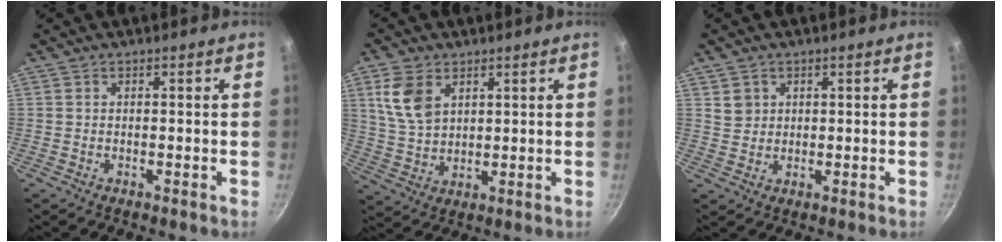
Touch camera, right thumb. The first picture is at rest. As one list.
[{"total": 8.9, "force": [3.8, 5.7, 5.6], "torque": [-0.099, -0.017, 0.080]}, {"total": 2.9, "force": [1.1, 2.6, 0.7], "torque": [0.003, 0.006, 0.023]}]